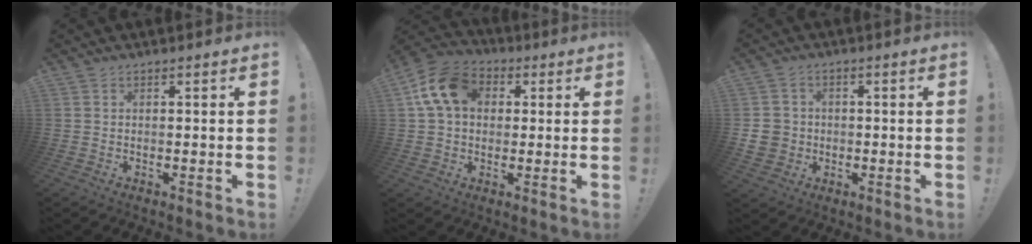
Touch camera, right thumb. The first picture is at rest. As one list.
[{"total": 14.1, "force": [3.6, 10.2, 9.0], "torque": [-0.156, 0.006, 0.072]}, {"total": 6.9, "force": [-0.3, 6.3, 2.8], "torque": [-0.059, 0.011, -0.003]}]